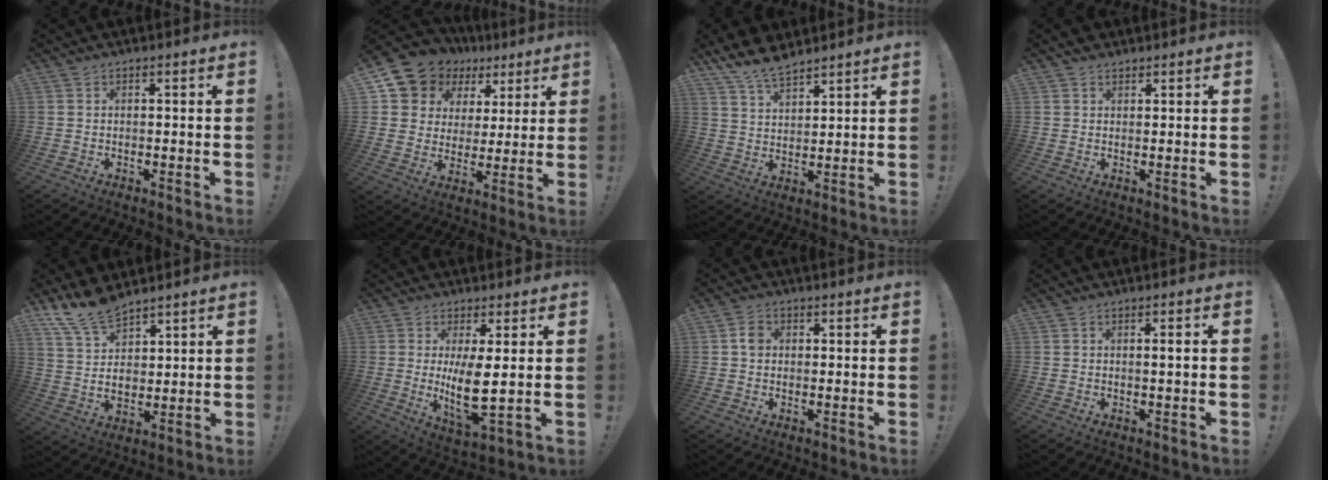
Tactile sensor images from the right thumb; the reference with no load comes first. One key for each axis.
{"total": 10.2, "fx": 6.2, "fy": 7.8, "fz": 2.0, "tx": -0.041, "ty": -0.052, "tz": 0.124}
{"total": 8.8, "fx": 7.5, "fy": 2.9, "fz": 3.5, "tx": -0.064, "ty": -0.044, "tz": 0.142}
{"total": 2.0, "fx": 1.6, "fy": 1.1, "fz": 0.3, "tx": 0.008, "ty": -0.008, "tz": 0.027}
{"total": 11.6, "fx": 9.0, "fy": 5.5, "fz": 4.9, "tx": -0.102, "ty": -0.056, "tz": 0.173}
{"total": 11.2, "fx": 0.9, "fy": 3.3, "fz": 10.7, "tx": -0.189, "ty": -0.031, "tz": 0.012}
{"total": 2.5, "fx": -0.1, "fy": 2.1, "fz": 1.5, "tx": -0.012, "ty": 0.000, "tz": -0.006}
{"total": 1.3, "fx": -0.2, "fy": -0.2, "fz": 1.3, "tx": -0.026, "ty": 0.002, "tz": -0.006}